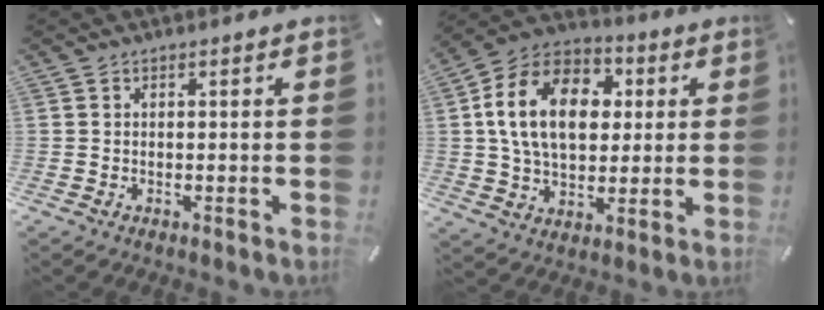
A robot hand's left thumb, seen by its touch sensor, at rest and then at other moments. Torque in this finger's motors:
{"motor_torque": [2.12, 2.89, 1.53, -1.24, 0.33]}